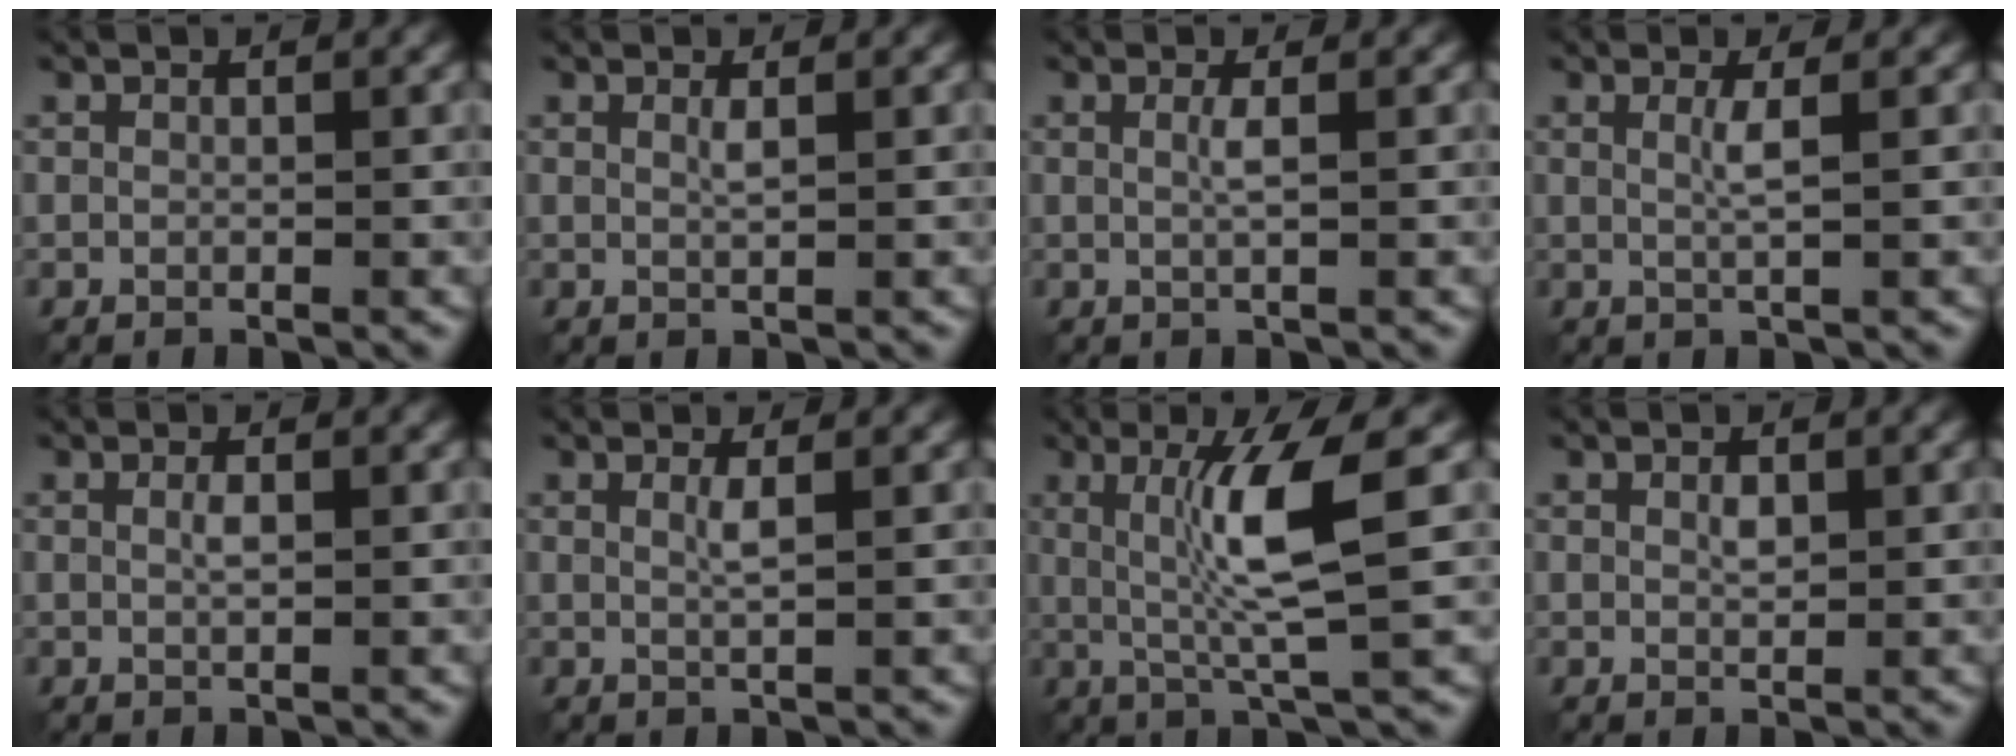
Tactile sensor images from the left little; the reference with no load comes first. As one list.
[{"total": 0.9, "force": [0.1, 0.1, 0.8], "torque": [-0.017, 0.000, -0.001]}, {"total": 1.3, "force": [-0.1, 0.2, 1.2], "torque": [-0.024, -0.001, -0.006]}, {"total": 1.7, "force": [0.1, 0.2, 1.7], "torque": [-0.034, -0.002, -0.002]}, {"total": 1.0, "force": [-0.1, 0.2, 1.0], "torque": [-0.020, -0.002, -0.001]}, {"total": 1.3, "force": [0.1, 0.1, 1.3], "torque": [-0.026, -0.002, -0.001]}, {"total": 6.8, "force": [0.5, 0.7, 6.8], "torque": [-0.132, -0.002, 0.014]}, {"total": 1.0, "force": [0.1, 0.5, 0.9], "torque": [-0.019, -0.001, 0.002]}]